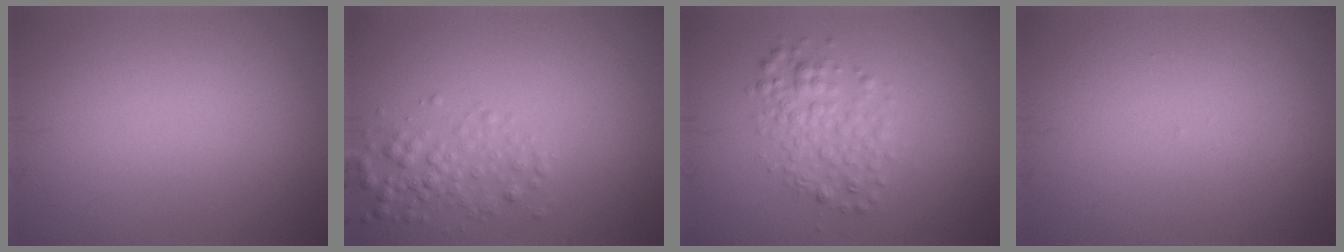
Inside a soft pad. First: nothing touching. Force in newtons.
{"total": 2.3, "press": 2.3, "slide": 0.0}
{"total": 3.0, "press": 3.0, "slide": 0.1}
{"total": 0.0}